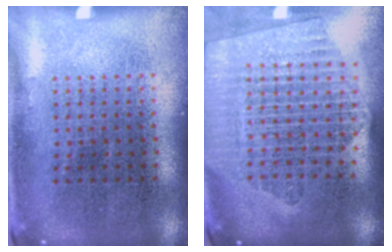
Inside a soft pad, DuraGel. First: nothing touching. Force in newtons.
{"total": 2.3, "press": 2.1, "slide": 1.1}